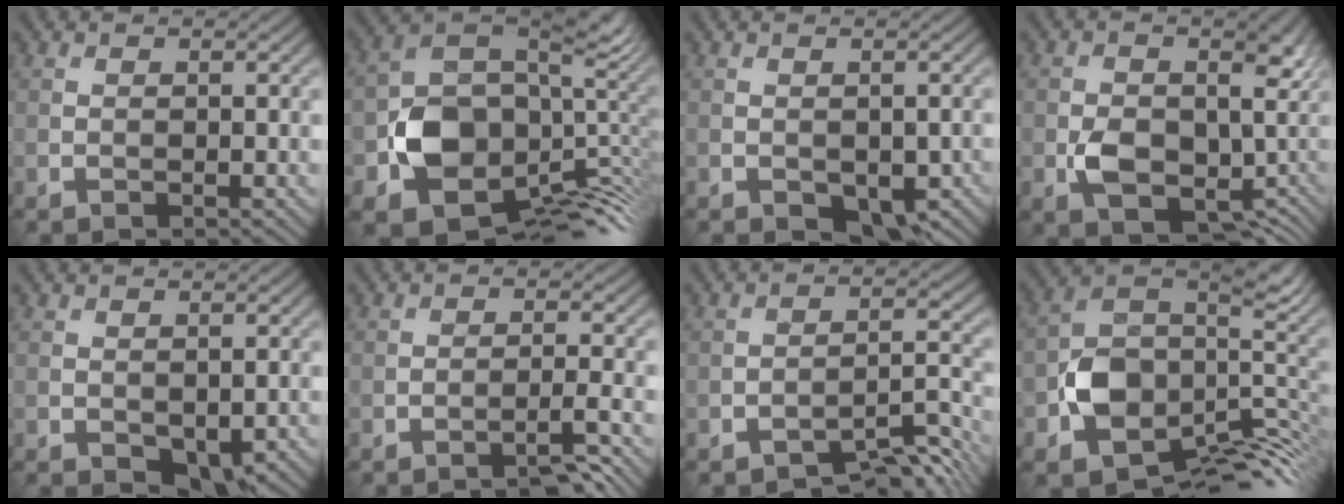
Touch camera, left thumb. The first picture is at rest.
{"total": 14.8, "force": [-4.4, 10.4, 9.5], "torque": [-0.181, -0.031, -0.078]}
{"total": 4.6, "force": [-2.3, 2.6, 3.1], "torque": [-0.039, -0.017, -0.025]}
{"total": 7.7, "force": [-1.2, 5.5, 5.2], "torque": [-0.087, -0.024, -0.014]}
{"total": 3.3, "force": [-1.2, 1.9, 2.4], "torque": [-0.040, -0.013, -0.016]}
{"total": 3.4, "force": [-2.6, 0.2, 2.2], "torque": [-0.035, 0.013, -0.047]}
{"total": 5.6, "force": [-4.3, 1.7, 3.1], "torque": [-0.036, 0.009, -0.068]}
{"total": 12.2, "force": [-4.7, 7.9, 8.1], "torque": [-0.141, -0.018, -0.088]}